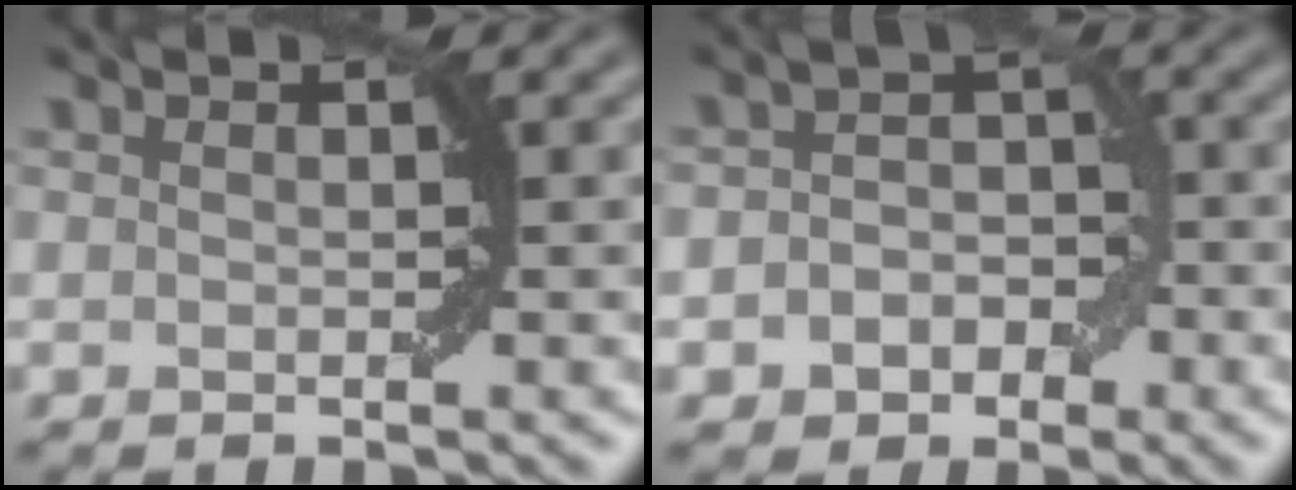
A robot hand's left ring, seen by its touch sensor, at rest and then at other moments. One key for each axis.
{"total": 3.9, "fx": -1.4, "fy": 3.1, "fz": 1.9, "tx": 0.001, "ty": 0.002, "tz": -0.033}